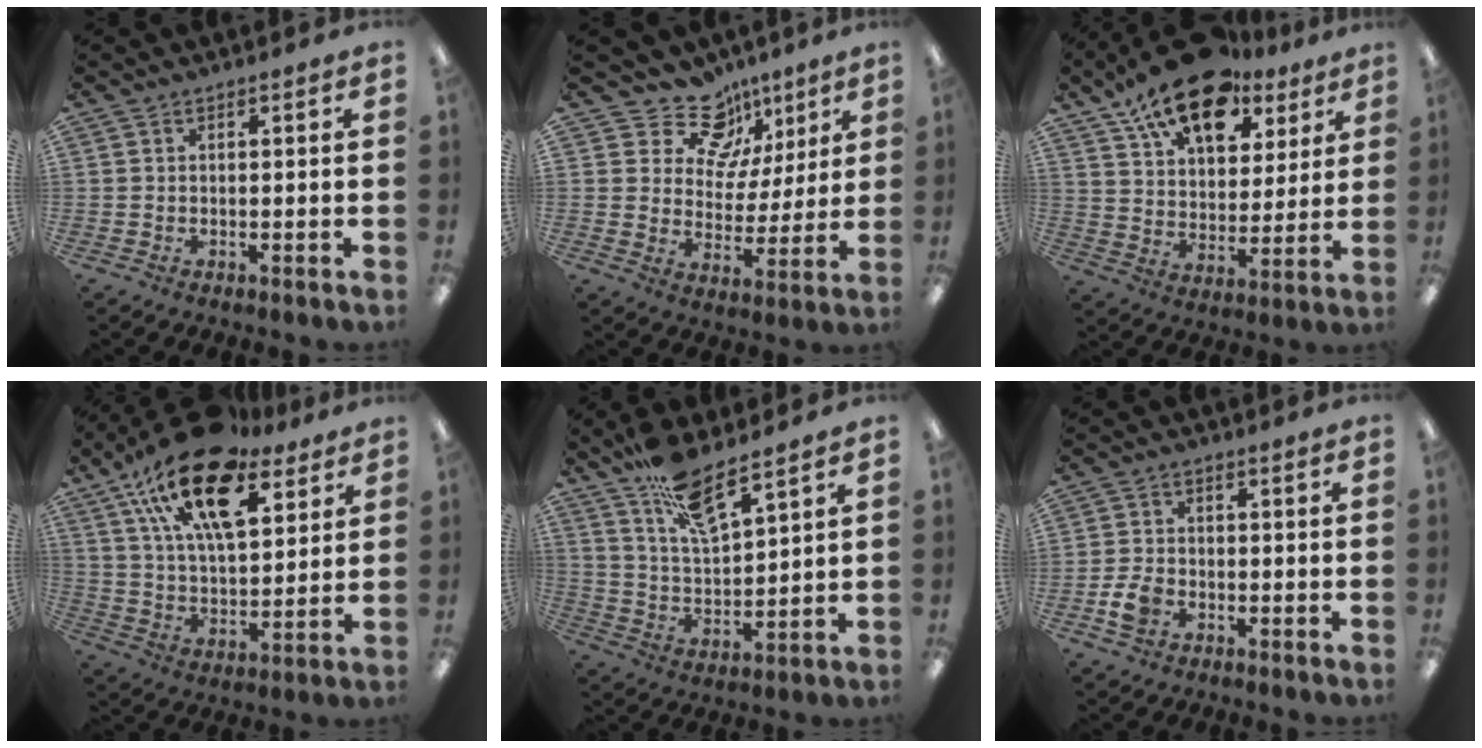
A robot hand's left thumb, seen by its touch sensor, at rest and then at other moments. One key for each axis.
{"total": 13.7, "fx": 9.0, "fy": 9.4, "fz": 4.3, "tx": -0.068, "ty": -0.059, "tz": 0.169}
{"total": 18.3, "fx": 12.6, "fy": 9.4, "fz": 9.3, "tx": -0.158, "ty": -0.069, "tz": 0.221}
{"total": 22.0, "fx": 13.2, "fy": 10.1, "fz": 14.4, "tx": -0.257, "ty": -0.060, "tz": 0.231}
{"total": 11.8, "fx": 9.3, "fy": 3.2, "fz": 6.5, "tx": -0.119, "ty": -0.053, "tz": 0.167}
{"total": 5.0, "fx": -2.3, "fy": 3.4, "fz": 2.9, "tx": -0.062, "ty": 0.007, "tz": -0.043}